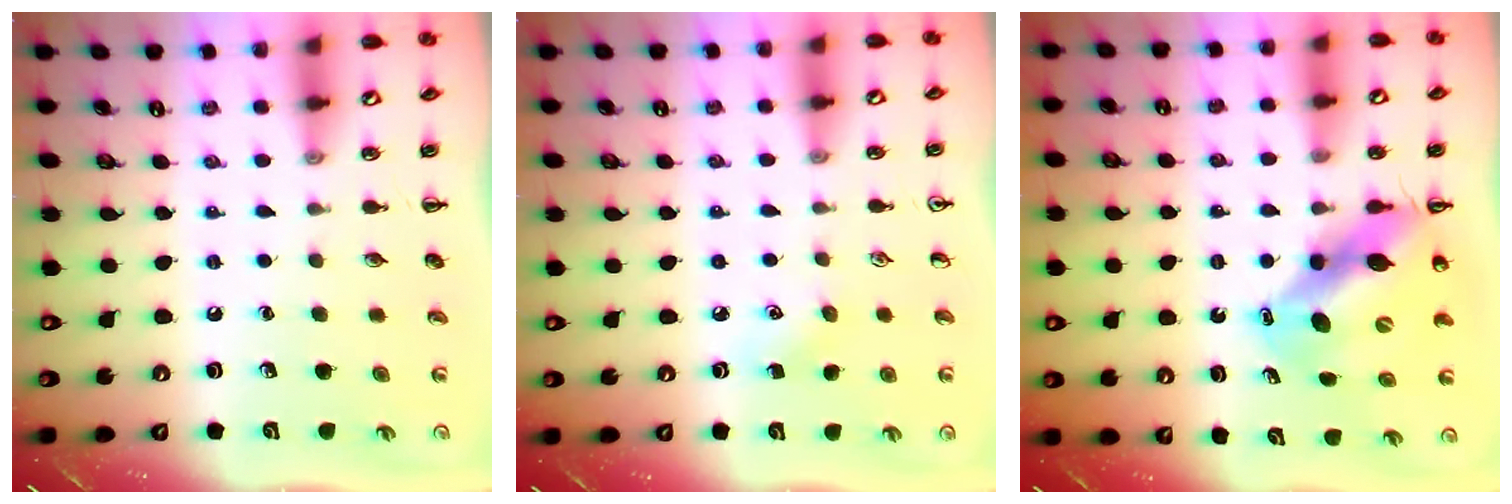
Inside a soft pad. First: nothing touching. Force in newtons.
{"total": 4.4, "press": 4.2, "slide": 1.2}
{"total": 11.9, "press": 11.4, "slide": 3.5}